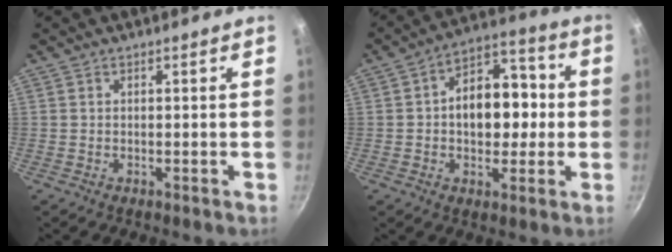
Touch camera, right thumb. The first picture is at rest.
{"total": 13.8, "force": [0.2, 8.9, 10.5], "torque": [-0.113, 0.031, -0.003]}